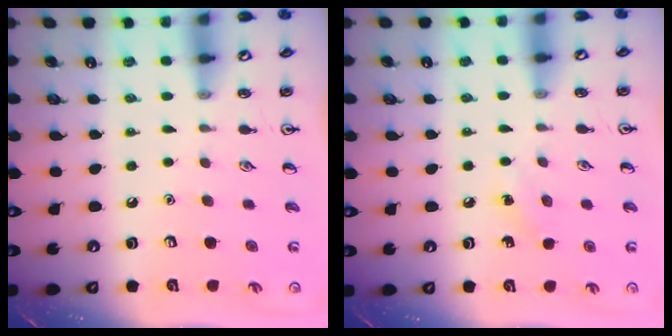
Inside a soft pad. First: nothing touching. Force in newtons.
{"total": 6.3, "press": 5.9, "slide": 2.2}